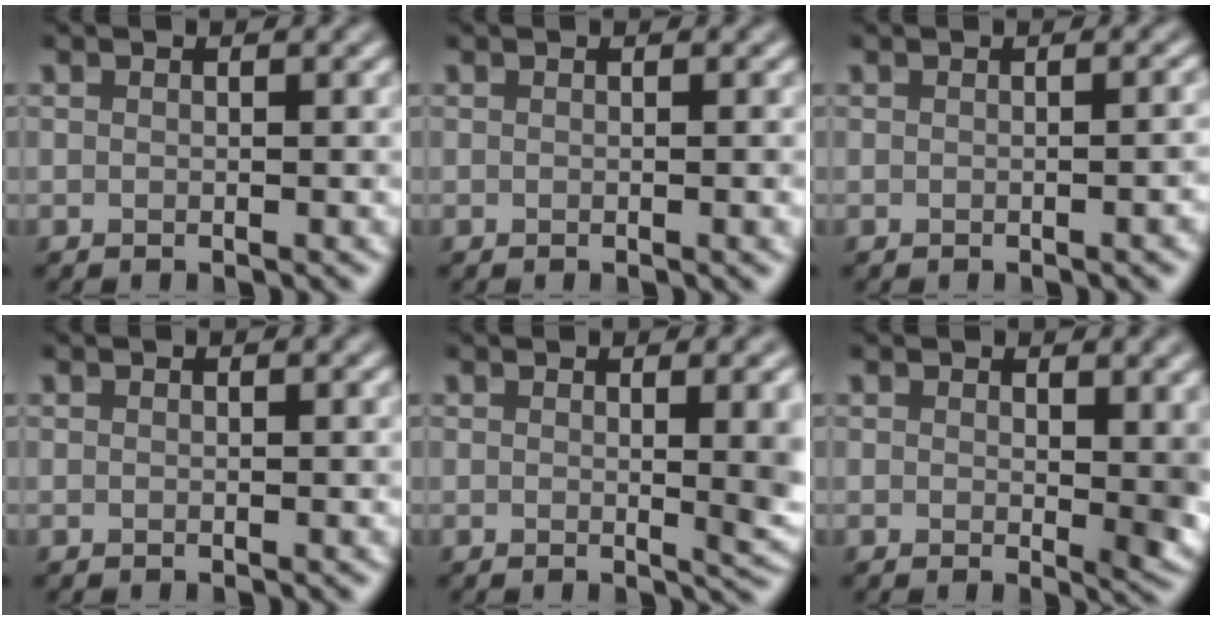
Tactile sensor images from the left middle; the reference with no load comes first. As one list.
[{"total": 0.7, "force": [-0.1, 0.0, 0.6], "torque": [-0.007, -0.002, -0.001]}, {"total": 1.6, "force": [-0.5, 0.4, 1.5], "torque": [-0.011, -0.001, 0.001]}, {"total": 0.0}, {"total": 5.2, "force": [0.8, 1.6, 4.9], "torque": [-0.042, -0.005, 0.014]}, {"total": 4.5, "force": [1.4, 2.1, 3.8], "torque": [-0.048, -0.008, 0.023]}]